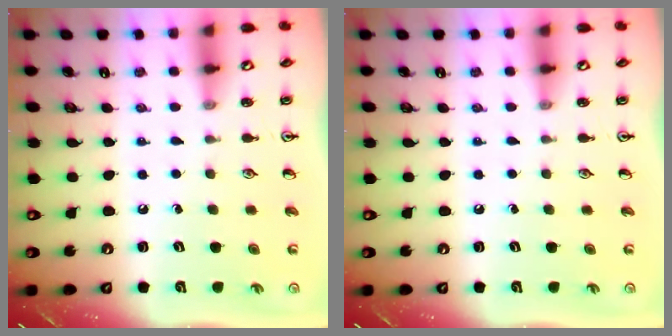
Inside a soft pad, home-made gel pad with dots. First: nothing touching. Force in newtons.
{"total": 0.0}